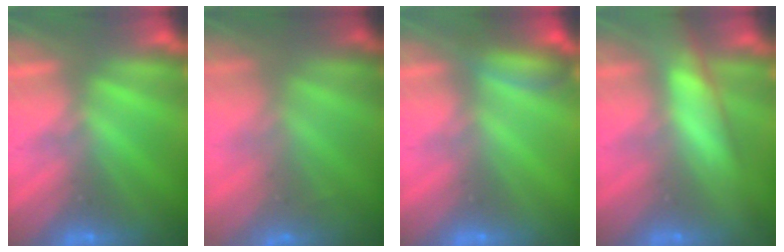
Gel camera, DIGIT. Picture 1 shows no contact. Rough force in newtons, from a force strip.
{"total": 7.3}
{"total": 2.8}
{"total": 5.9}